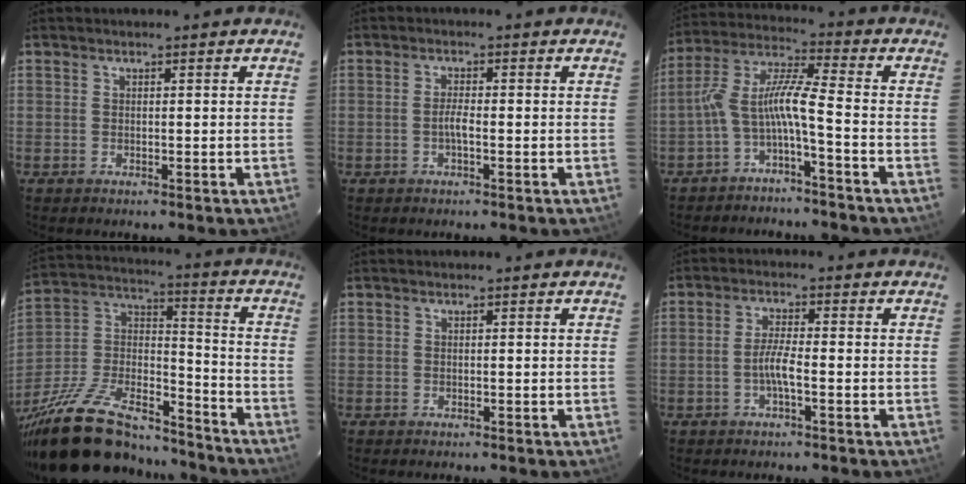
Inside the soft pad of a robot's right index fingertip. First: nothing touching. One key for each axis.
{"total": 1.9, "fx": -0.6, "fy": 0.3, "fz": 1.7, "tx": -0.035, "ty": 0.003, "tz": -0.015}
{"total": 7.8, "fx": -3.4, "fy": 0.3, "fz": 7.0, "tx": -0.169, "ty": 0.018, "tz": -0.065}
{"total": 26.4, "fx": -20.0, "fy": 10.2, "fz": 13.9, "tx": -0.279, "ty": 0.012, "tz": -0.317}
{"total": 0.0}
{"total": 3.6, "fx": -1.3, "fy": 0.3, "fz": 3.3, "tx": -0.068, "ty": 0.004, "tz": -0.027}